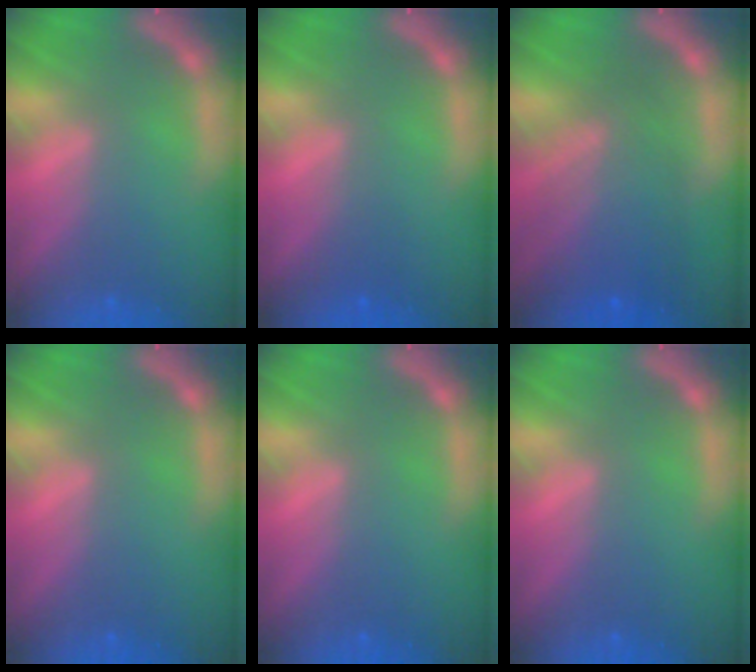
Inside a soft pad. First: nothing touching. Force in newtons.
{"total": 1.0}
{"total": 7.0}
{"total": 0.0}
{"total": 0.0}
{"total": 0.0}